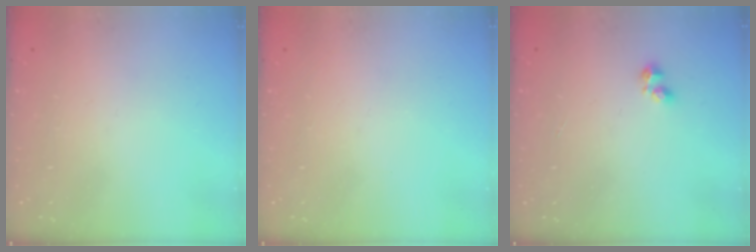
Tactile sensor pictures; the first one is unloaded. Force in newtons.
{"total": 0.0}
{"total": 2.2, "press": 2.1, "slide": 0.7}